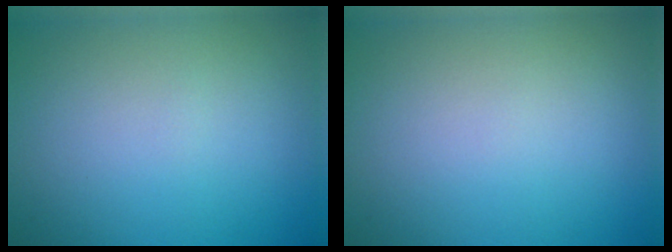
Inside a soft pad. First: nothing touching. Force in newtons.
{"total": 0.0}